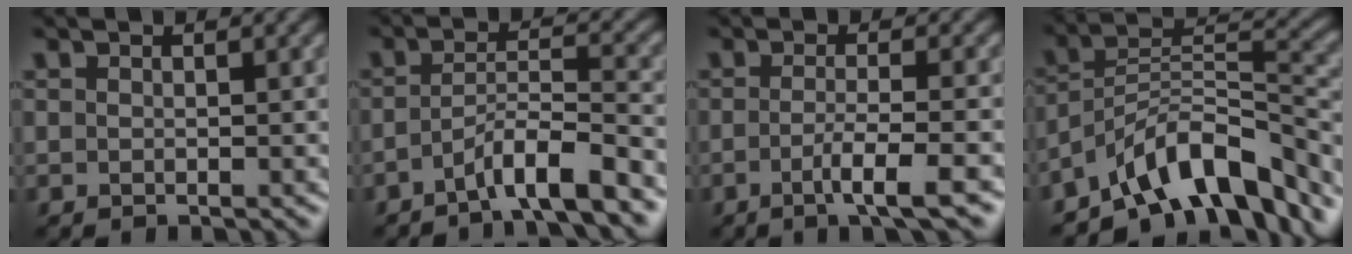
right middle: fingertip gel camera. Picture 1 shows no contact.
{"total": 4.7, "force": [-3.1, 0.6, 3.5], "torque": [-0.059, 0.011, -0.062]}
{"total": 3.9, "force": [-1.6, 0.6, 3.5], "torque": [-0.055, -0.001, -0.038]}
{"total": 10.5, "force": [-7.4, 3.8, 6.4], "torque": [-0.089, 0.009, -0.144]}